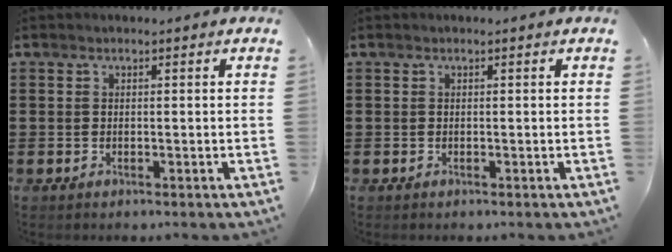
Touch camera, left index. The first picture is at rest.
{"total": 0.0}